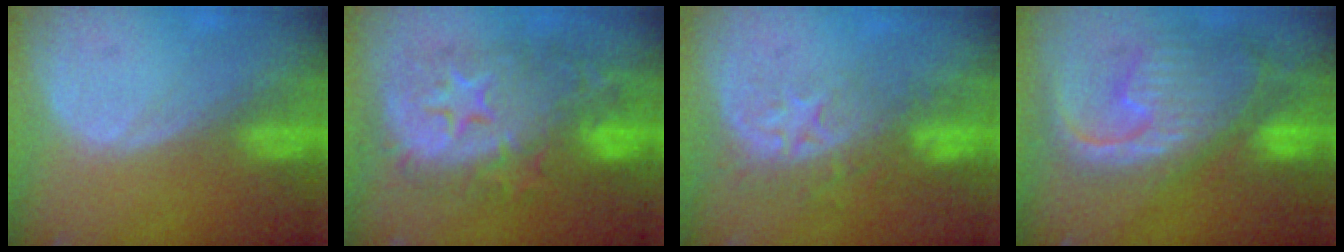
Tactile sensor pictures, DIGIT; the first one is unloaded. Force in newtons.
{"total": 12.6, "press": 12.6, "slide": 1.1}
{"total": 8.7, "press": 7.2, "slide": 4.9}
{"total": 12.5, "press": 10.7, "slide": 6.5}